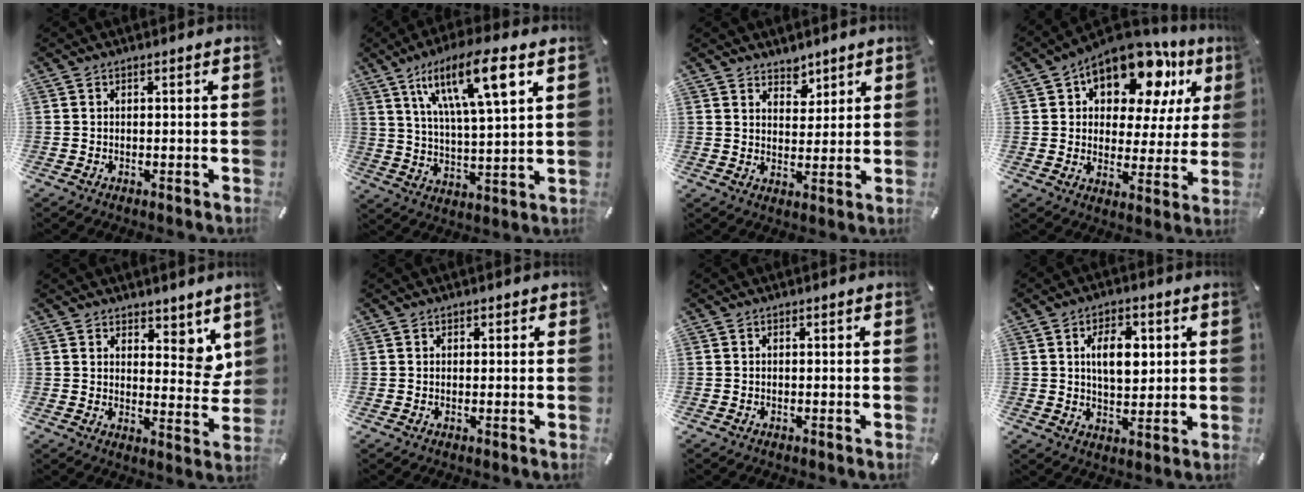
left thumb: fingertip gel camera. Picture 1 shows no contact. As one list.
[{"total": 16.4, "force": [9.5, 4.1, 12.7], "torque": [-0.223, -0.029, 0.152]}, {"total": 4.9, "force": [3.9, 2.9, -0.1], "torque": [0.018, -0.029, 0.069]}, {"total": 17.0, "force": [11.1, 9.2, 9.1], "torque": [-0.142, -0.073, 0.190]}, {"total": 7.3, "force": [4.6, 4.5, 3.4], "torque": [-0.025, -0.040, 0.080]}, {"total": 1.2, "force": [0.5, 1.1, 0.1], "torque": [0.005, 0.001, 0.006]}, {"total": 0.0}, {"total": 8.4, "force": [2.1, 5.3, 6.2], "torque": [-0.099, -0.002, 0.028]}]